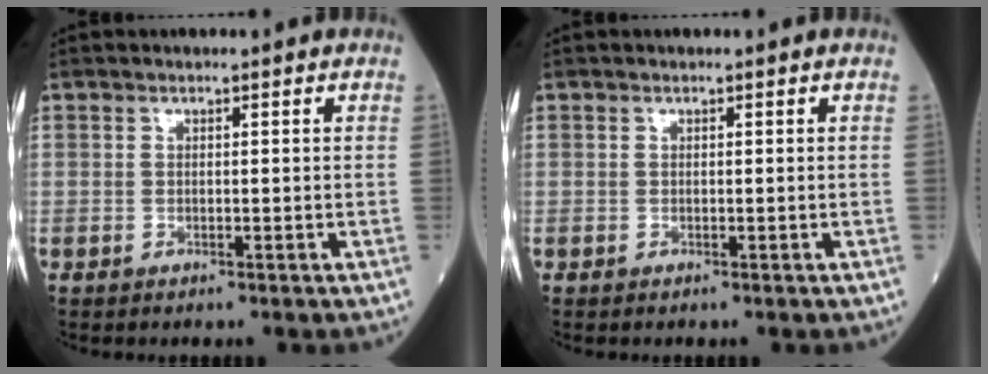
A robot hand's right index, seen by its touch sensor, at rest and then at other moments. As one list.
[{"total": 0.0}]